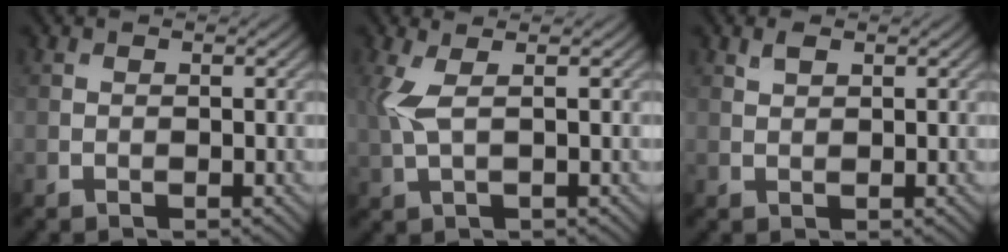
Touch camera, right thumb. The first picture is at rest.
{"total": 3.5, "force": [0.9, 0.9, 3.3], "torque": [-0.087, 0.008, 0.018]}
{"total": 1.3, "force": [0.9, 0.6, 0.8], "torque": [-0.020, 0.002, 0.018]}